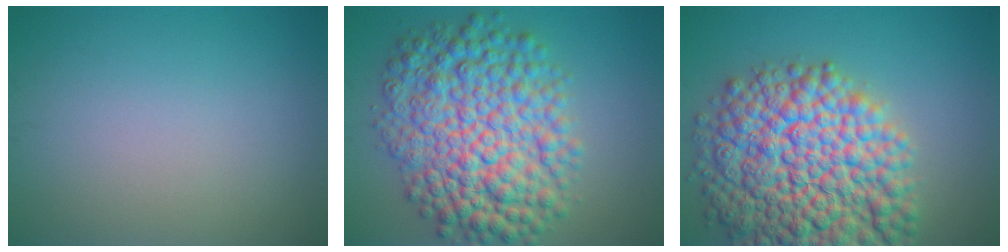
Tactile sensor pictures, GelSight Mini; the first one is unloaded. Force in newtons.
{"total": 10.8, "press": 10.8, "slide": 0.1}
{"total": 15.2, "press": 15.2, "slide": 0.6}